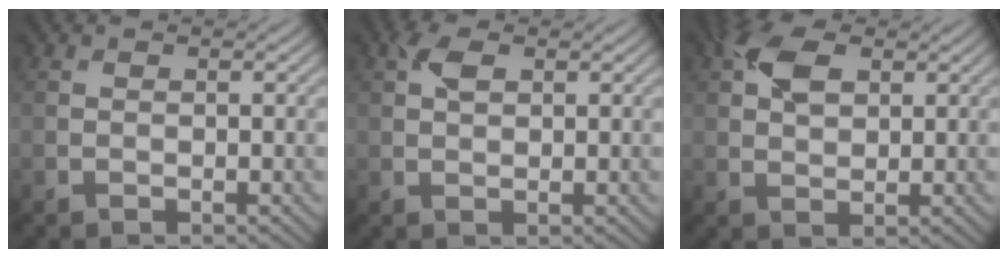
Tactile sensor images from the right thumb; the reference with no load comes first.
{"total": 2.7, "force": [1.1, 1.5, 1.9], "torque": [-0.044, 0.006, 0.018]}
{"total": 5.6, "force": [2.2, 3.3, 3.9], "torque": [-0.085, 0.008, 0.036]}